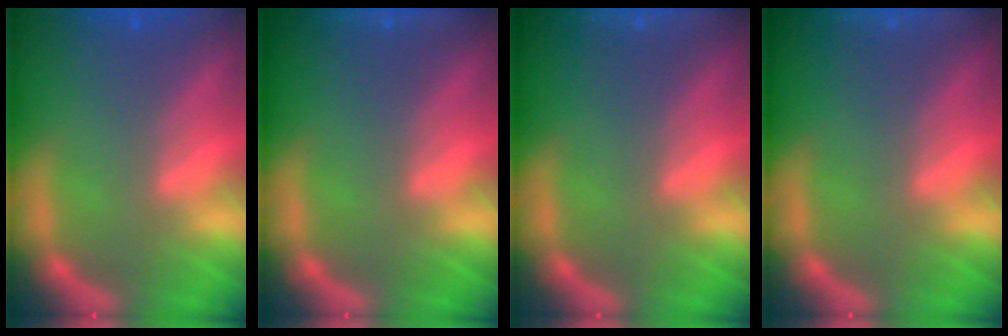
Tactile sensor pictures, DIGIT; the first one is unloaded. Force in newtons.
{"total": 1.9}
{"total": 2.4}
{"total": 2.4}